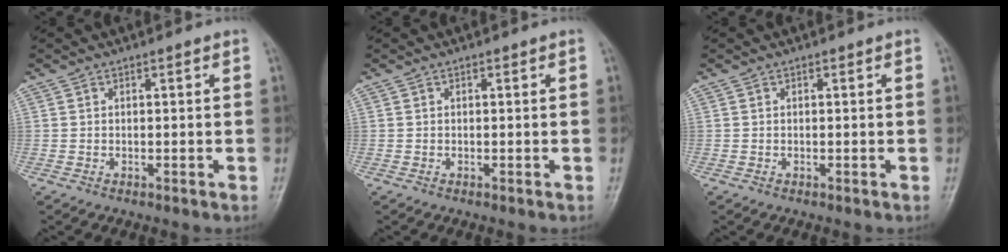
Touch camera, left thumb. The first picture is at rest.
{"total": 0.0}
{"total": 0.0}